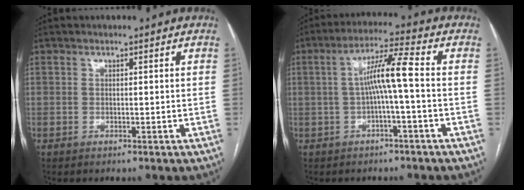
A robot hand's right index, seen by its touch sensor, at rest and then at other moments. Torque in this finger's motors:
{"motor_torque": [0.83, -0.20, 0.33, 0.12]}